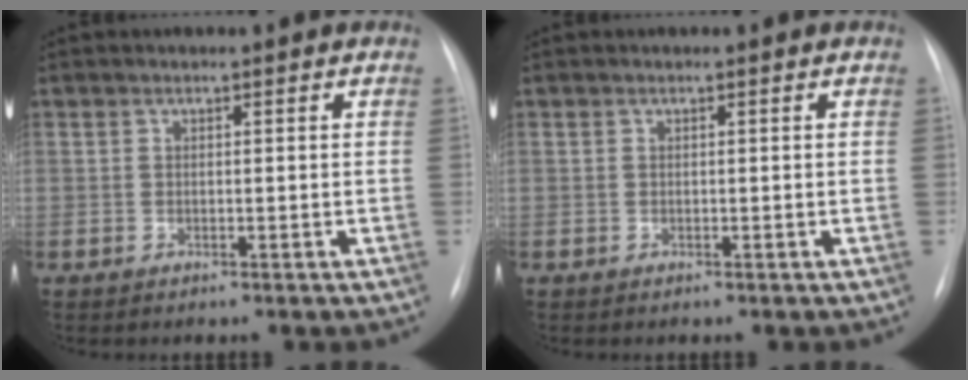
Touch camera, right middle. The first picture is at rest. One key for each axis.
{"total": 0.0}